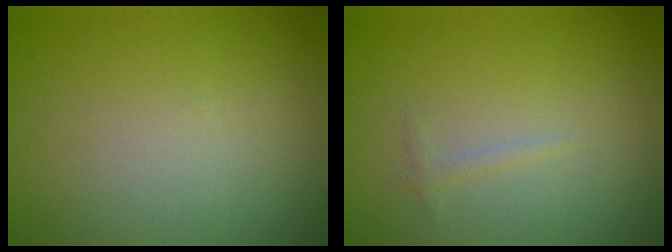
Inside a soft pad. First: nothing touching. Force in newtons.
{"total": 0.6, "press": 0.6, "slide": 0.1}